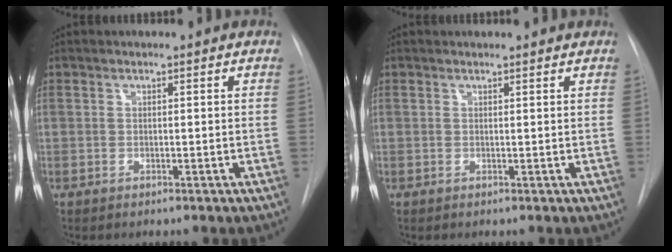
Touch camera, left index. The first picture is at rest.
{"total": 2.1, "force": [2.1, 0.1, 0.3], "torque": [-0.008, 0.004, 0.018]}